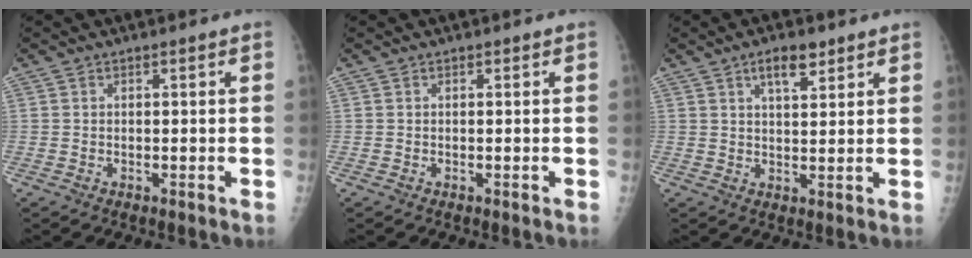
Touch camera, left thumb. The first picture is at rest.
{"total": 0.0}
{"total": 5.2, "force": [3.2, 2.1, 3.5], "torque": [-0.040, -0.017, 0.053]}